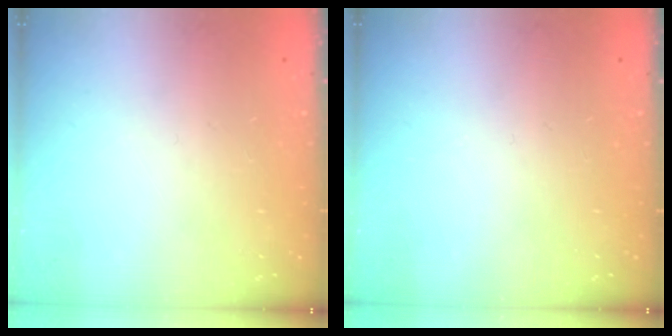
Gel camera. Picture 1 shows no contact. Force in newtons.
{"total": 0.0}